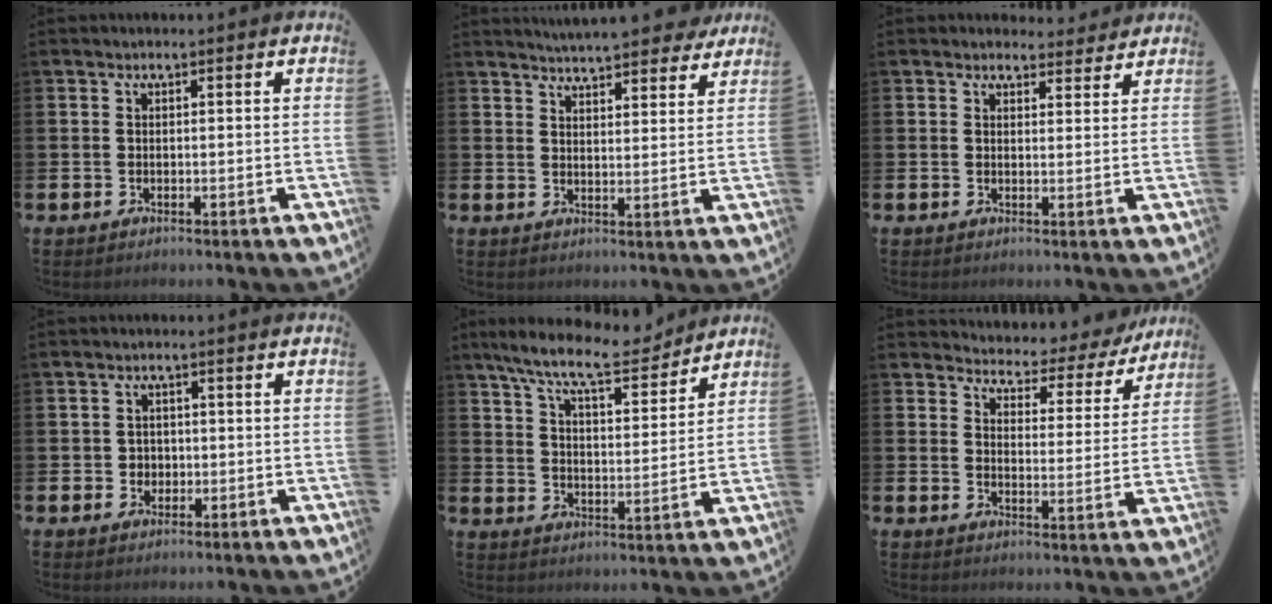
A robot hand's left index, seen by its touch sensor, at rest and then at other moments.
{"total": 5.7, "force": [5.6, 0.6, 0.7], "torque": [-0.020, -0.037, 0.099]}
{"total": 2.7, "force": [2.6, 0.8, -0.1], "torque": [0.009, -0.015, 0.045]}
{"total": 1.8, "force": [0.0, 1.7, 0.3], "torque": [-0.002, 0.005, -0.005]}
{"total": 10.1, "force": [9.0, 1.7, 4.1], "torque": [-0.106, -0.045, 0.158]}
{"total": 3.9, "force": [3.7, 1.3, 0.3], "torque": [-0.022, -0.041, 0.054]}